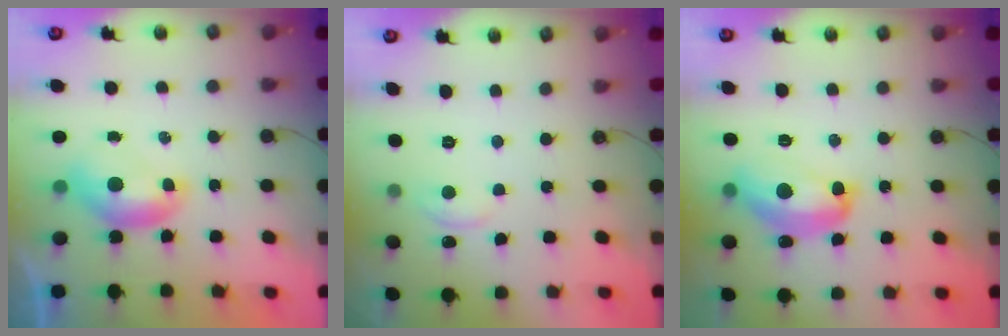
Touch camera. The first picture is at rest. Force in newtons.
{"total": 2.6, "press": 2.6, "slide": 0.1}
{"total": 9.1, "press": 9.1, "slide": 1.0}